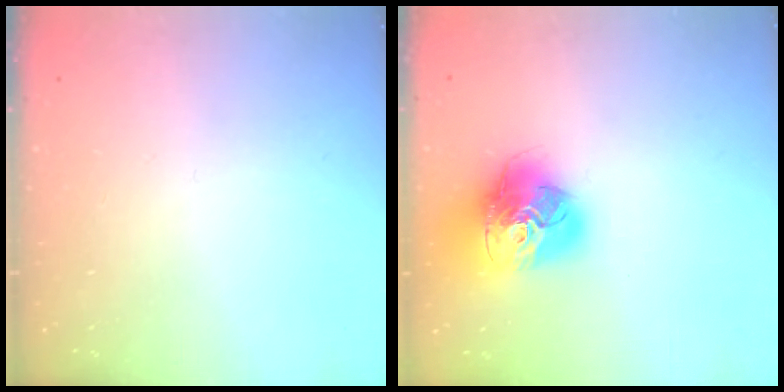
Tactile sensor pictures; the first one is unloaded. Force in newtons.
{"total": 18.8, "press": 18.6, "slide": 2.1}